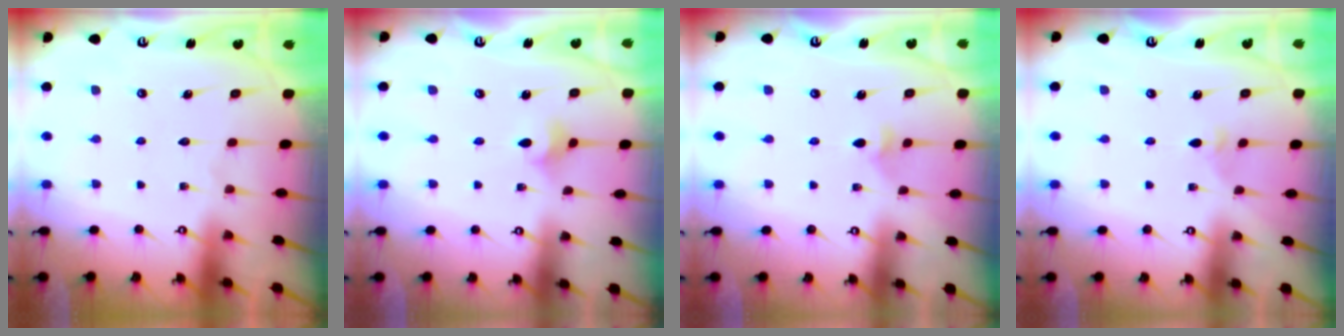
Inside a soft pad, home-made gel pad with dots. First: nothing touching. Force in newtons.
{"total": 3.6, "press": 3.5, "slide": 0.6}
{"total": 2.9, "press": 2.8, "slide": 0.9}
{"total": 2.0, "press": 2.0, "slide": 0.5}